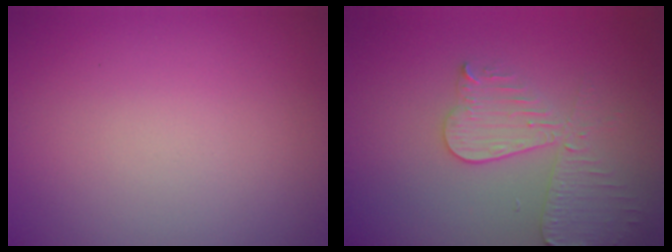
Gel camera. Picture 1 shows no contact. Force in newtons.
{"total": 3.6, "press": 3.6, "slide": 0.5}